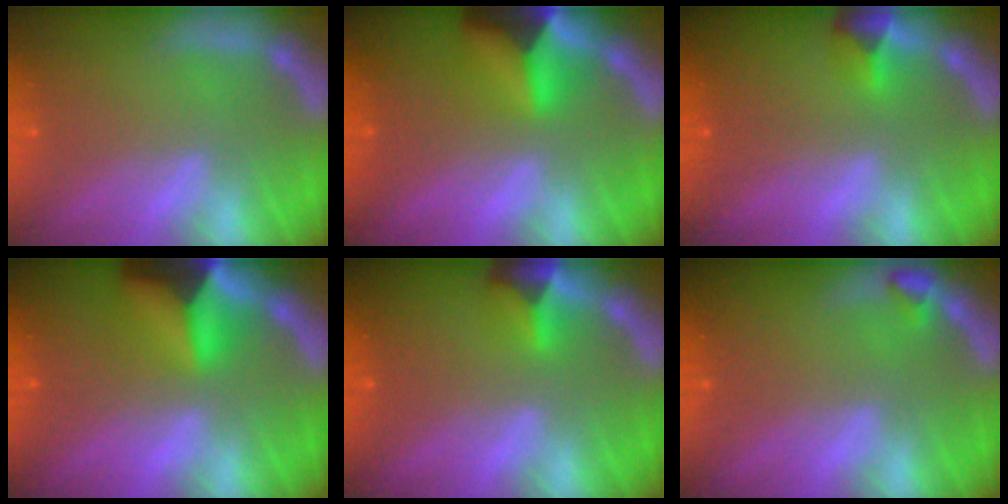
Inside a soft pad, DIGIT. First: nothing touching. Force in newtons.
{"total": 6.9}
{"total": 1.9}
{"total": 7.9}
{"total": 2.9}
{"total": 0.9}